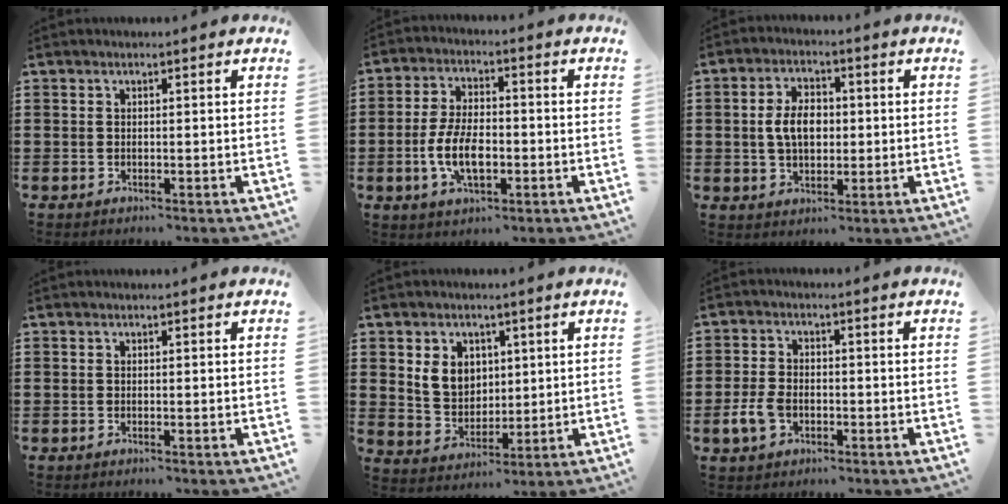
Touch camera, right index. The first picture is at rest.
{"total": 7.7, "force": [-2.0, 3.6, 6.5], "torque": [-0.146, -0.002, -0.042]}
{"total": 5.9, "force": [0.2, 3.7, 4.6], "torque": [-0.093, 0.009, -0.003]}
{"total": 0.0}
{"total": 6.2, "force": [2.1, 5.1, 2.8], "torque": [-0.067, 0.014, 0.037]}
{"total": 4.4, "force": [-1.5, 2.8, 3.0], "torque": [-0.083, -0.004, -0.032]}